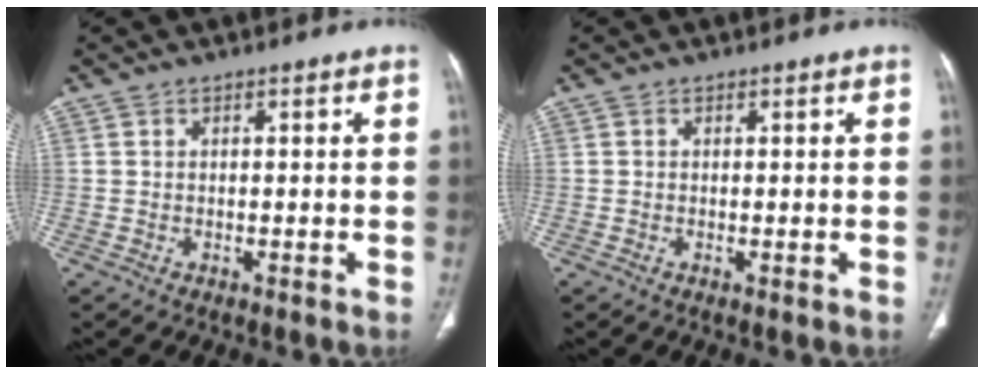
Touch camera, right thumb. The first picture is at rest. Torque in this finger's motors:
{"motor_torque": [2.33, 0.72, 0.16, -0.49, -0.08]}